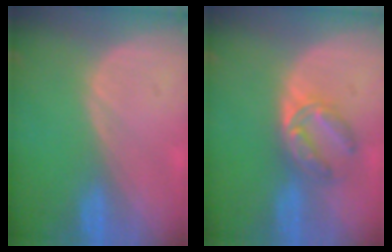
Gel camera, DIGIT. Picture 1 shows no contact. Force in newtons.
{"total": 5.6, "press": 5.4, "slide": 1.7}